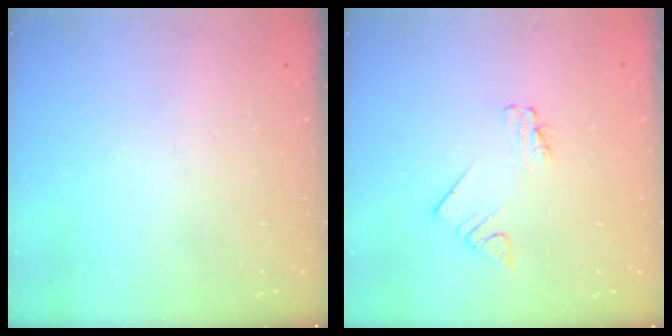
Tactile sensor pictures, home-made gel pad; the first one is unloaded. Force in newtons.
{"total": 2.0, "press": 2.0, "slide": 0.3}